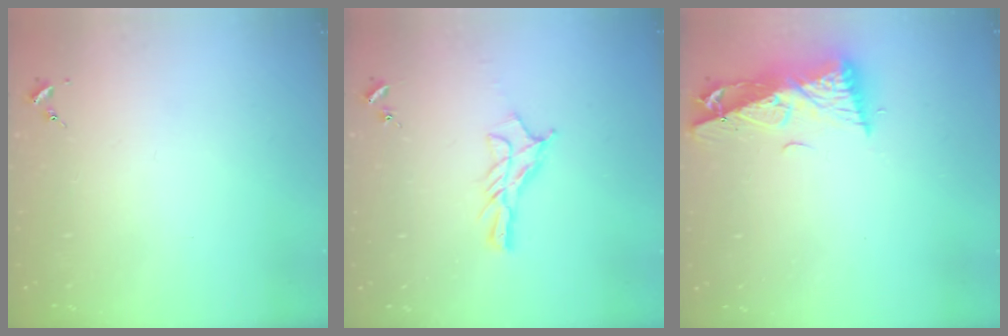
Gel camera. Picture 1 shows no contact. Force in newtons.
{"total": 10.0, "press": 10.0, "slide": 0.7}
{"total": 11.0, "press": 10.9, "slide": 1.3}